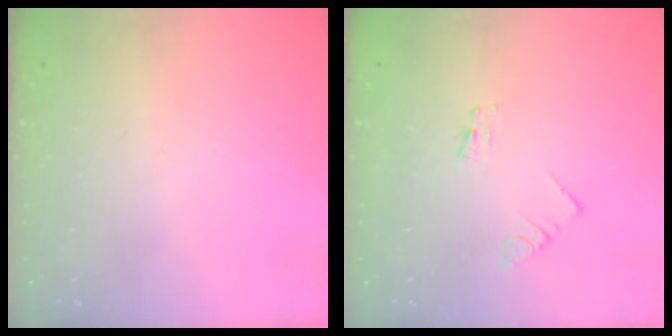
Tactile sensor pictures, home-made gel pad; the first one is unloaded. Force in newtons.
{"total": 0.7, "press": 0.7, "slide": 0.1}